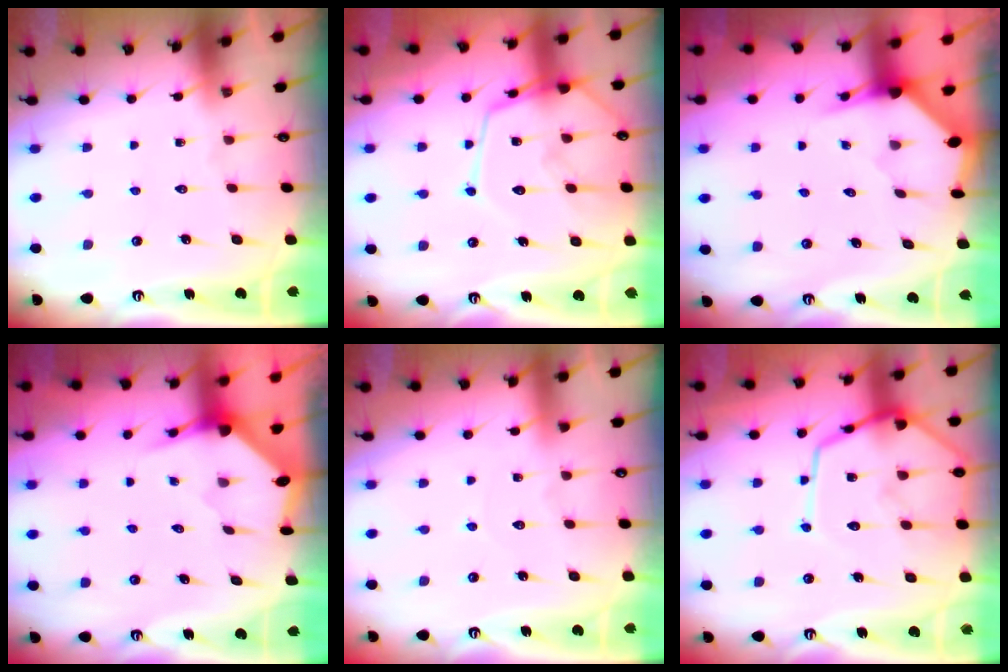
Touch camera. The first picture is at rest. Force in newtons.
{"total": 14.0, "press": 14.0, "slide": 1.2}
{"total": 3.3, "press": 3.3, "slide": 0.3}
{"total": 3.5, "press": 3.4, "slide": 0.3}
{"total": 2.1, "press": 2.1, "slide": 0.2}
{"total": 14.6, "press": 14.6, "slide": 1.3}